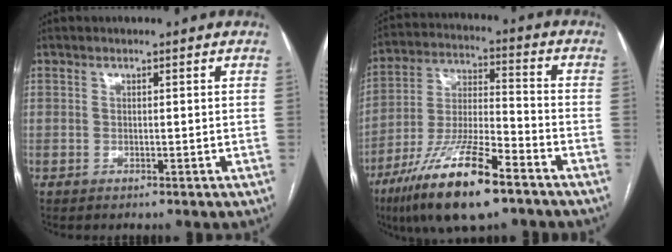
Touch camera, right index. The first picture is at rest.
{"total": 16.6, "force": [-10.4, 2.9, 12.6], "torque": [-0.259, -0.028, -0.188]}